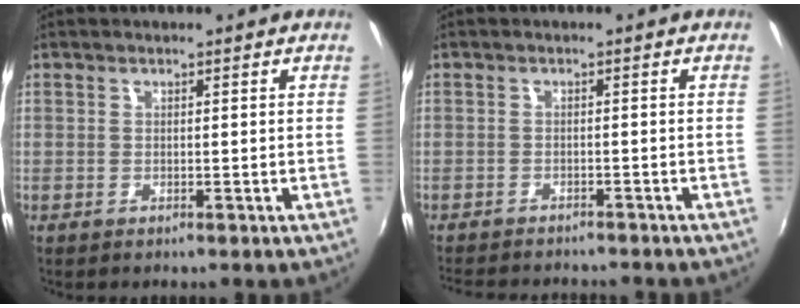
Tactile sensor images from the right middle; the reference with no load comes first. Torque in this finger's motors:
{"motor_torque": [0.96, -1.18, 0.13, 0.02]}